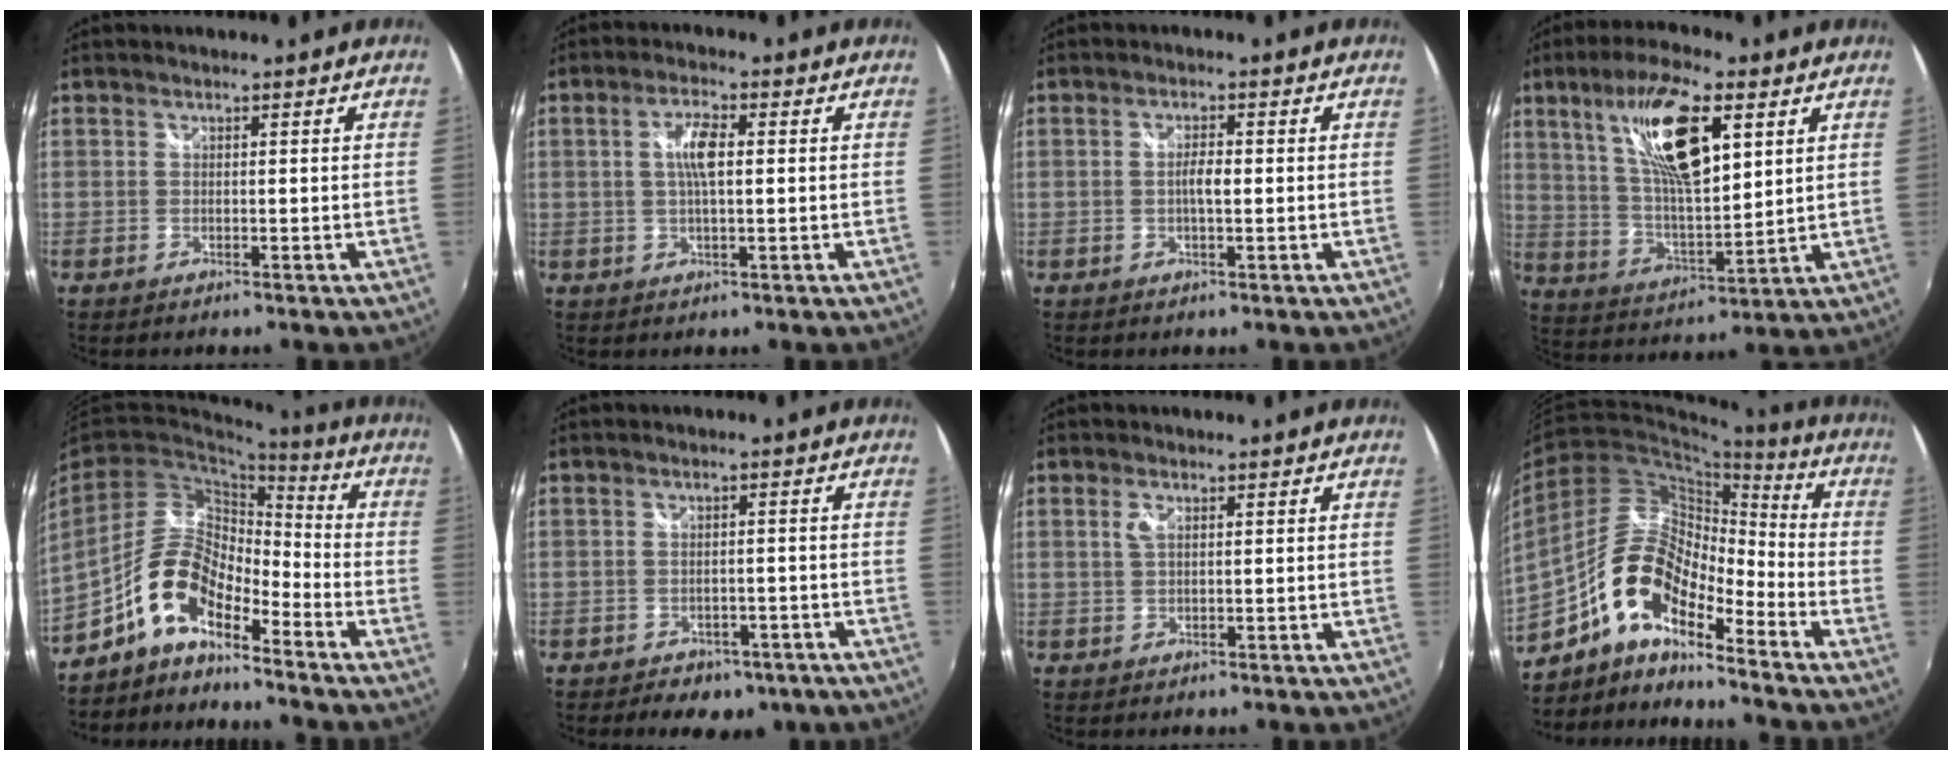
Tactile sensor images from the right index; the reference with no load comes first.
{"total": 4.8, "force": [0.6, 1.5, 4.5], "torque": [-0.086, 0.006, 0.013]}
{"total": 2.3, "force": [-0.2, 0.6, 2.3], "torque": [-0.041, 0.001, -0.005]}
{"total": 16.4, "force": [7.4, 5.4, 13.6], "torque": [-0.248, 0.009, 0.143]}
{"total": 11.2, "force": [-7.8, 4.1, 6.9], "torque": [-0.138, 0.017, -0.154]}
{"total": 8.1, "force": [-5.6, 4.7, 3.5], "torque": [-0.079, 0.000, -0.061]}
{"total": 1.5, "force": [0.5, 0.6, 1.2], "torque": [-0.025, 0.000, 0.008]}
{"total": 14.7, "force": [-9.0, 5.7, 10.1], "torque": [-0.190, 0.010, -0.179]}